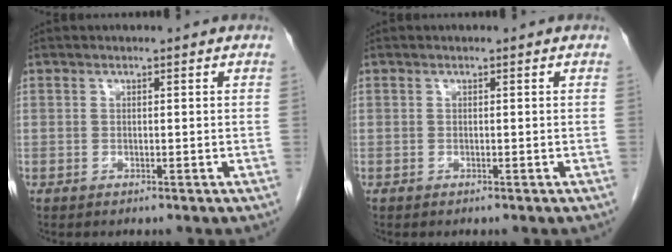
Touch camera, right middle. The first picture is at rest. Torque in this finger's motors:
{"motor_torque": [-0.39, -0.03, -0.10, -0.01]}